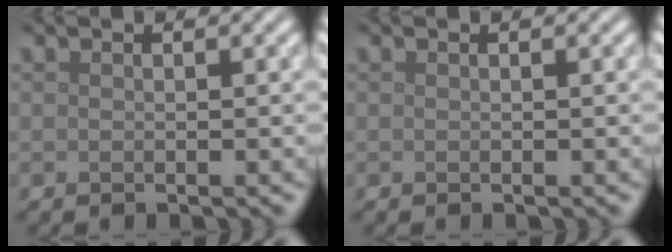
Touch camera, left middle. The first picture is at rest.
{"total": 0.0}